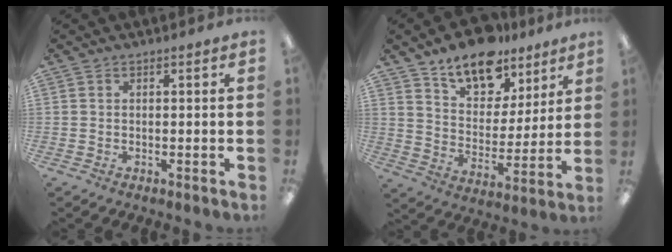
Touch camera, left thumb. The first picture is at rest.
{"total": 13.6, "force": [10.6, 7.0, 4.9], "torque": [-0.074, -0.072, 0.194]}